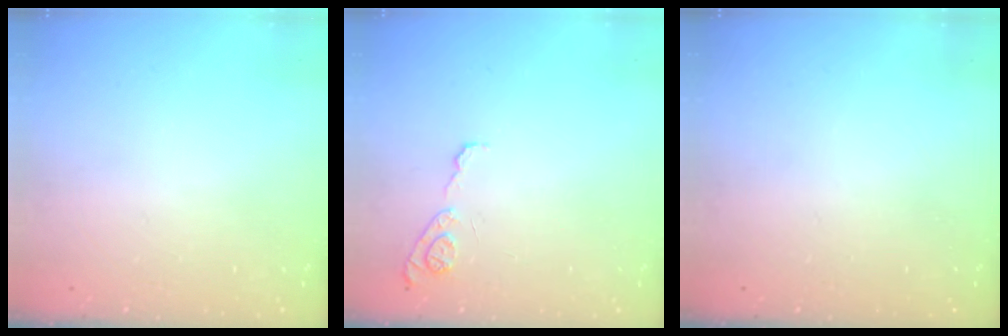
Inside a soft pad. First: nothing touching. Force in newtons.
{"total": 7.6, "press": 7.5, "slide": 0.8}
{"total": 0.0}